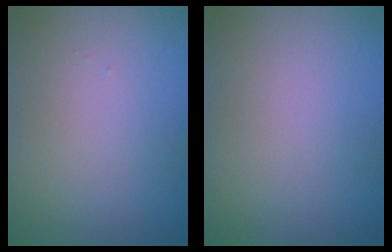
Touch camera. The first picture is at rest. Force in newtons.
{"total": 0.0}